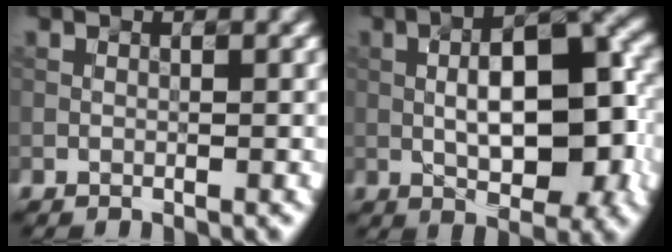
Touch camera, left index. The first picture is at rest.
{"total": 9.9, "force": [-0.5, 4.1, 9.0], "torque": [-0.126, 0.013, -0.008]}